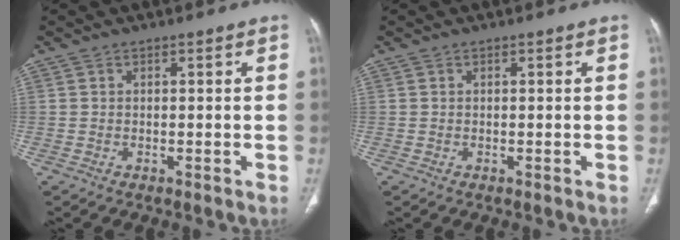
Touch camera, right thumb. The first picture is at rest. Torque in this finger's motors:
{"motor_torque": [-0.12, 0.13, -0.23, 0.24, 0.00]}